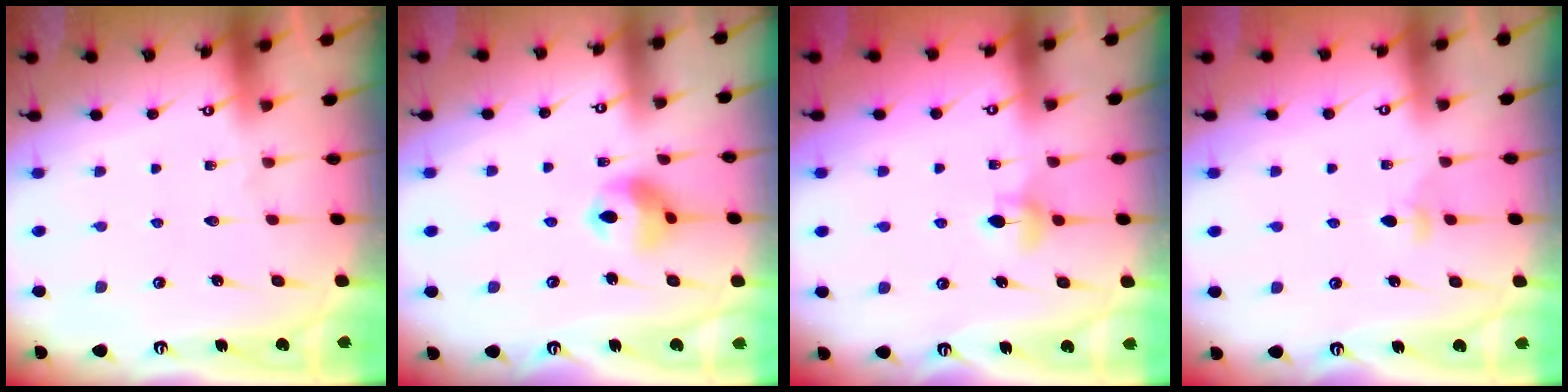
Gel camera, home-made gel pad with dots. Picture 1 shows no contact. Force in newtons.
{"total": 9.9, "press": 9.7, "slide": 2.0}
{"total": 4.7, "press": 4.6, "slide": 0.8}
{"total": 3.0, "press": 2.9, "slide": 0.8}